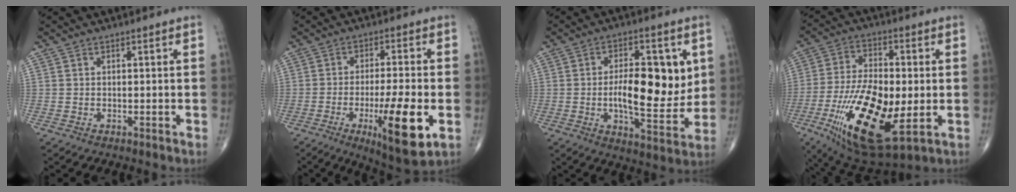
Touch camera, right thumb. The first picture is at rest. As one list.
[{"total": 14.1, "force": [-4.3, 2.9, 13.1], "torque": [-0.208, -0.007, -0.062]}, {"total": 15.0, "force": [1.5, 6.4, 13.4], "torque": [-0.176, -0.016, 0.027]}, {"total": 22.8, "force": [-5.1, 9.7, 19.9], "torque": [-0.390, -0.009, -0.073]}]